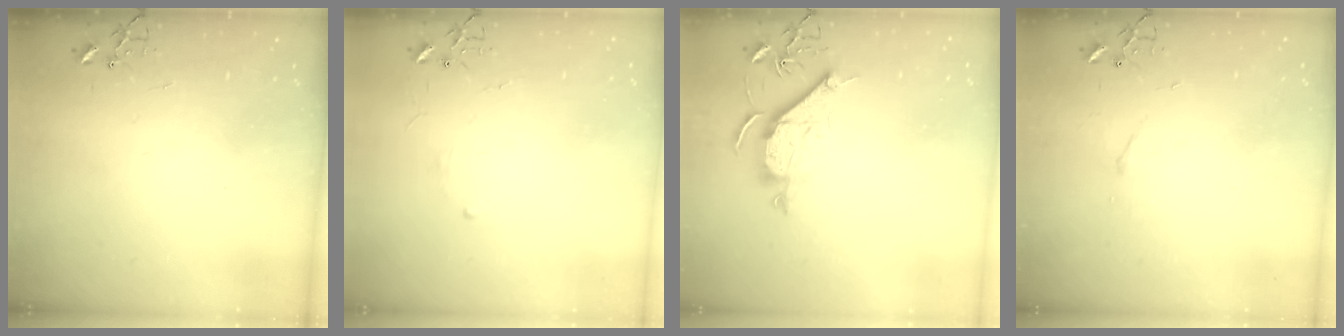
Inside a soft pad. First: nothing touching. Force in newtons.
{"total": 2.9, "press": 2.8, "slide": 0.5}
{"total": 10.4, "press": 10.4, "slide": 0.9}
{"total": 2.9, "press": 2.9, "slide": 0.5}